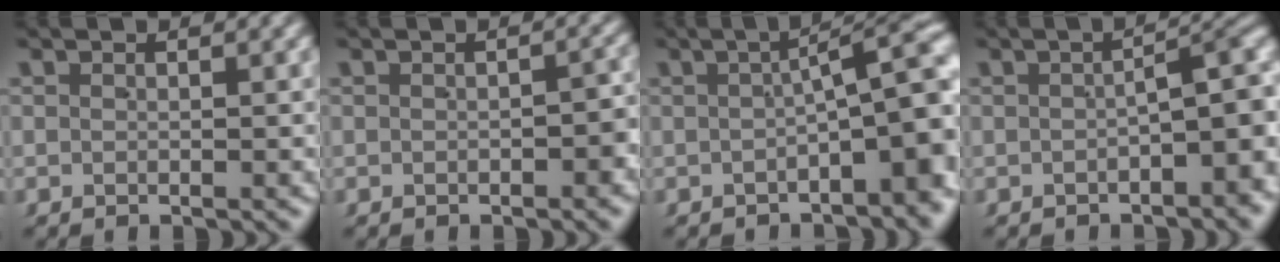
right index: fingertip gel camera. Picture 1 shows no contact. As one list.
[{"total": 1.5, "force": [-0.9, 0.7, 1.0], "torque": [-0.012, 0.001, -0.012]}, {"total": 6.4, "force": [-1.0, 1.9, 6.0], "torque": [-0.064, 0.006, -0.011]}, {"total": 6.4, "force": [-1.4, 2.7, 5.7], "torque": [-0.044, 0.001, -0.017]}]